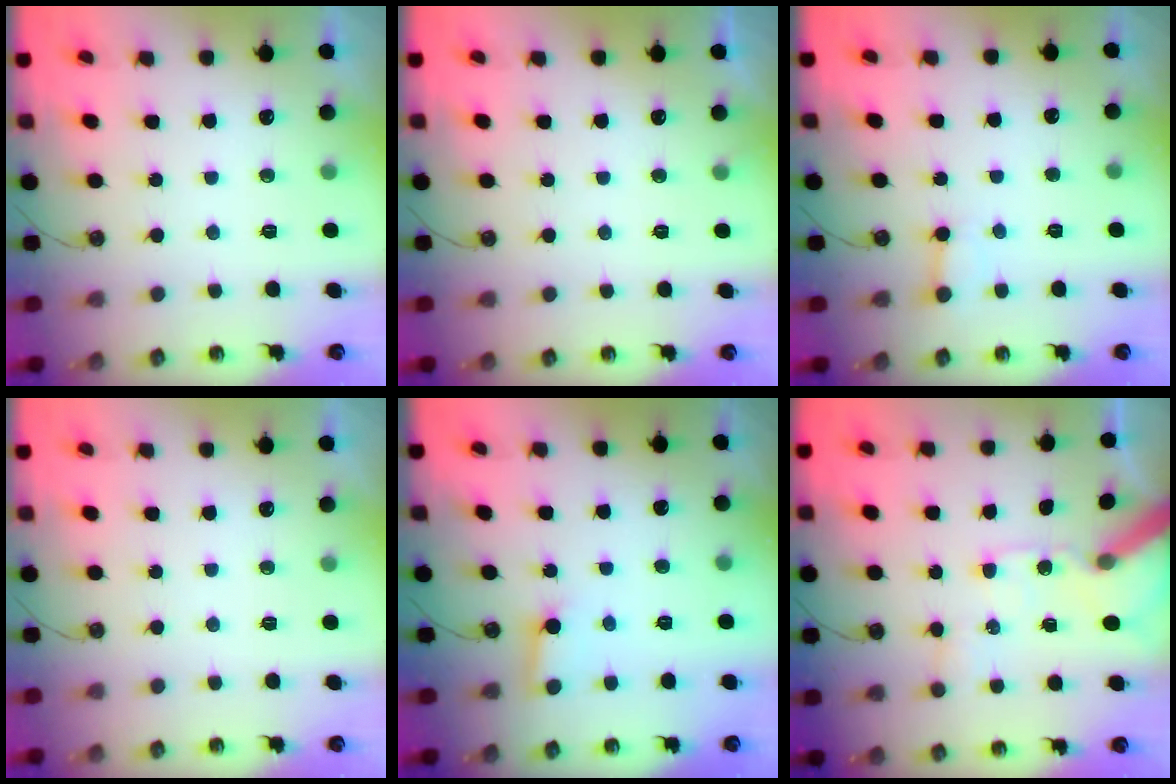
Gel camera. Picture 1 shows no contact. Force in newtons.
{"total": 2.9, "press": 2.9, "slide": 0.2}
{"total": 2.5, "press": 2.4, "slide": 0.4}
{"total": 0.0}
{"total": 2.6, "press": 2.6, "slide": 0.4}
{"total": 11.3, "press": 11.1, "slide": 1.9}